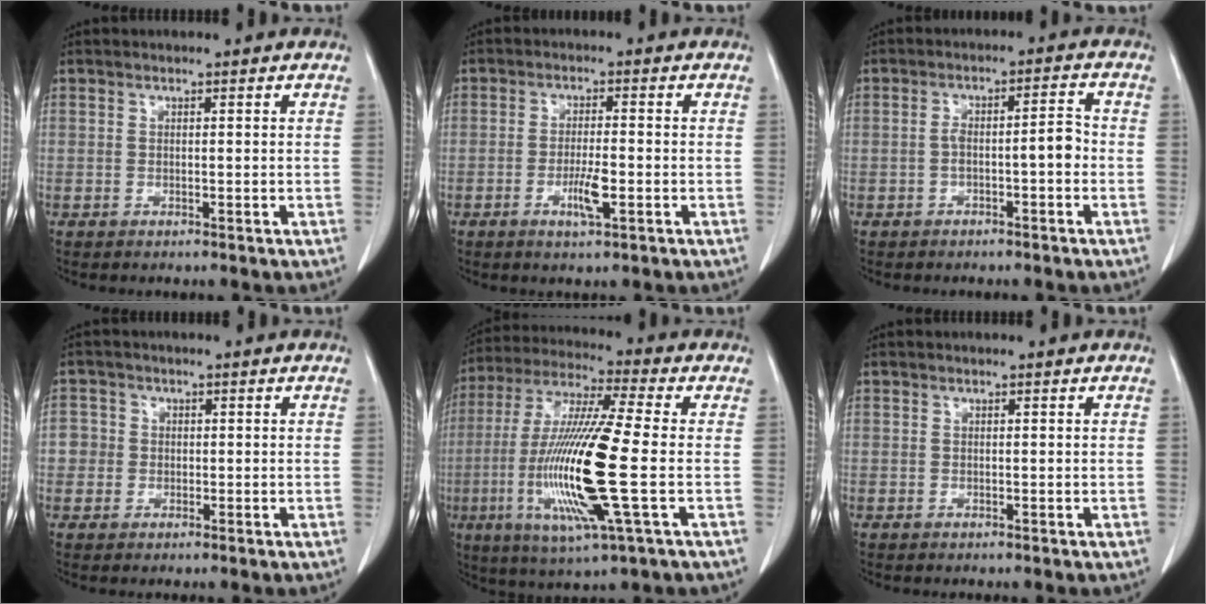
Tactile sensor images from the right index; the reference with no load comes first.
{"total": 4.3, "force": [-1.5, 0.6, 4.0], "torque": [-0.073, -0.002, -0.025]}
{"total": 4.3, "force": [-1.3, 0.9, 4.0], "torque": [-0.061, 0.023, -0.015]}
{"total": 2.7, "force": [-0.3, 2.7, 0.1], "torque": [0.013, 0.012, -0.009]}
{"total": 18.4, "force": [-3.2, 0.7, 18.1], "torque": [-0.376, -0.013, -0.062]}
{"total": 0.0}